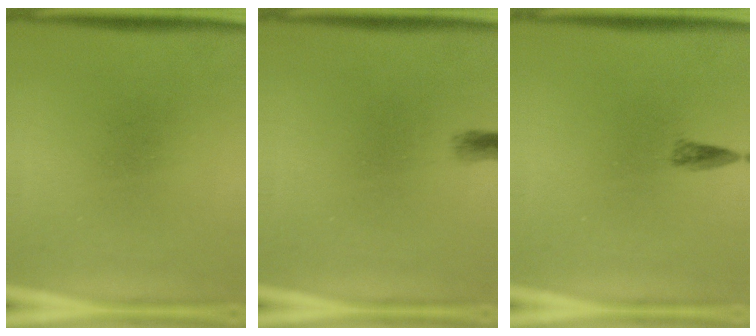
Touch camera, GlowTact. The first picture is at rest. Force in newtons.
{"total": 1.4}
{"total": 1.3}